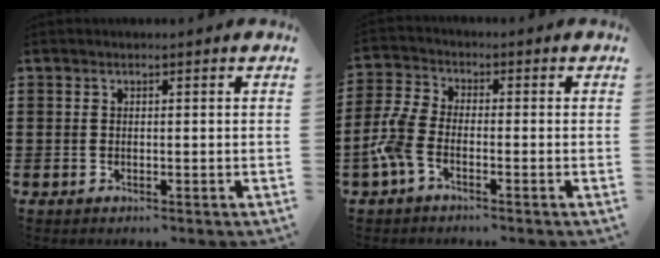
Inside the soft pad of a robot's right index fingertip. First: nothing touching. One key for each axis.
{"total": 5.3, "fx": -3.0, "fy": 2.1, "fz": 3.8, "tx": -0.115, "ty": -0.011, "tz": -0.069}